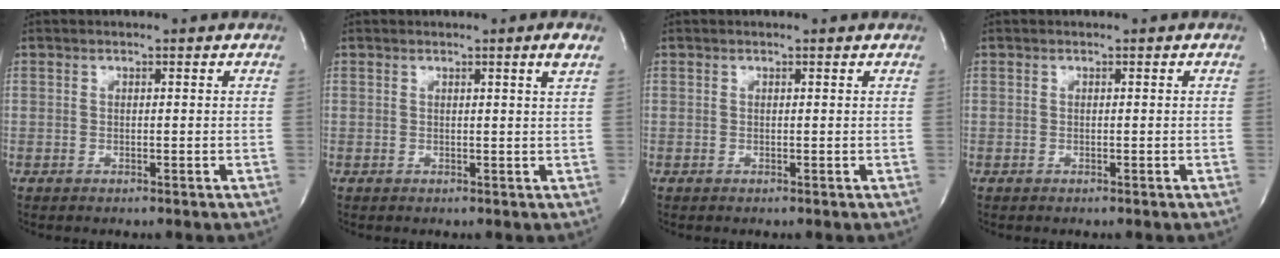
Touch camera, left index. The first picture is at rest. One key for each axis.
{"total": 1.5, "fx": 0.8, "fy": -0.6, "fz": 1.1, "tx": -0.022, "ty": -0.010, "tz": 0.014}
{"total": 0.7, "fx": 0.7, "fy": 0.0, "fz": 0.1, "tx": -0.010, "ty": 0.003, "tz": 0.006}
{"total": 0.0}